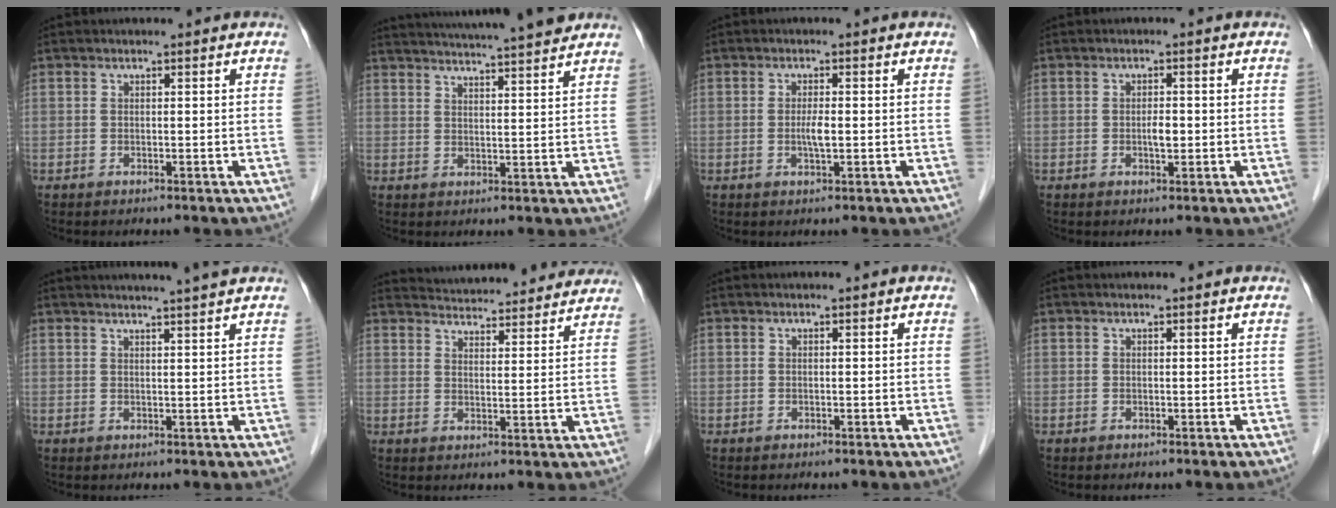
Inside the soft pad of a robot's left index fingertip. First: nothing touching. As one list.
[{"total": 15.3, "force": [13.9, 0.0, 6.4], "torque": [-0.110, 0.011, 0.188]}, {"total": 2.1, "force": [-0.3, 0.3, 2.1], "torque": [-0.043, -0.001, -0.004]}, {"total": 1.8, "force": [-0.3, 0.7, 1.6], "torque": [-0.029, 0.001, -0.004]}, {"total": 6.6, "force": [5.9, -1.1, 2.8], "torque": [-0.035, 0.012, 0.067]}, {"total": 17.6, "force": [16.8, 2.6, 4.4], "torque": [-0.057, 0.011, 0.213]}, {"total": 0.0}, {"total": 0.5, "force": [0.5, 0.1, 0.1], "torque": [-0.001, 0.002, 0.005]}]